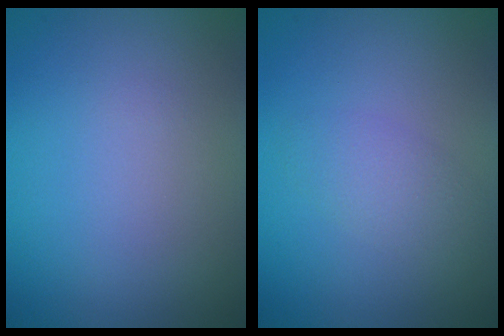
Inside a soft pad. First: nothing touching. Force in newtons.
{"total": 2.1, "press": 2.1, "slide": 0.0}